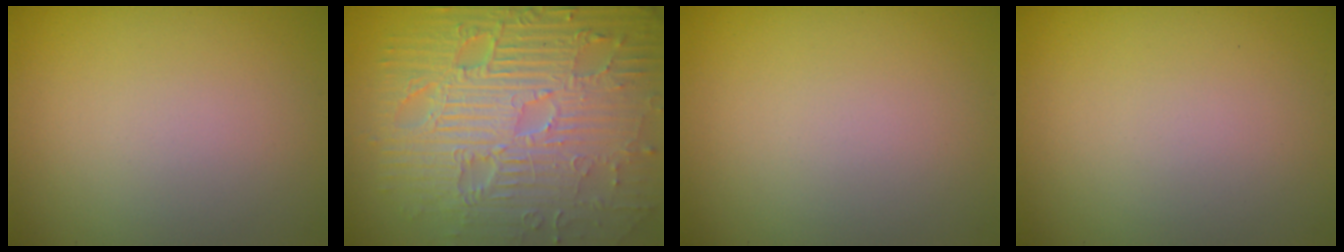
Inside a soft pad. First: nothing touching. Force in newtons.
{"total": 12.2, "press": 7.8, "slide": 9.4}
{"total": 0.0}
{"total": 0.0}